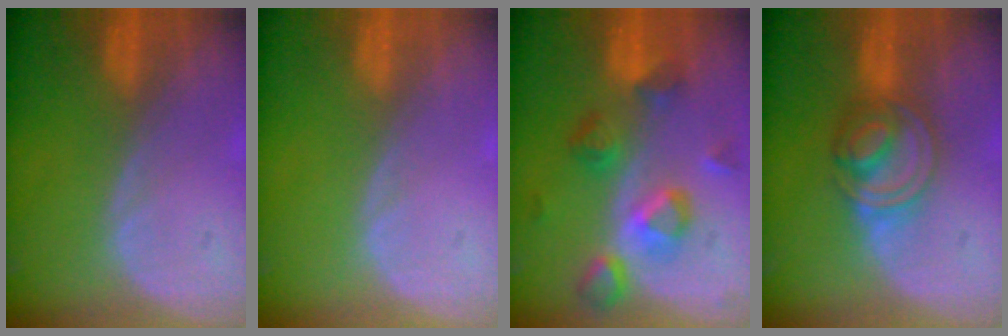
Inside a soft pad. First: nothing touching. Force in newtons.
{"total": 0.0}
{"total": 7.5, "press": 7.4, "slide": 0.8}
{"total": 6.8, "press": 6.2, "slide": 2.6}